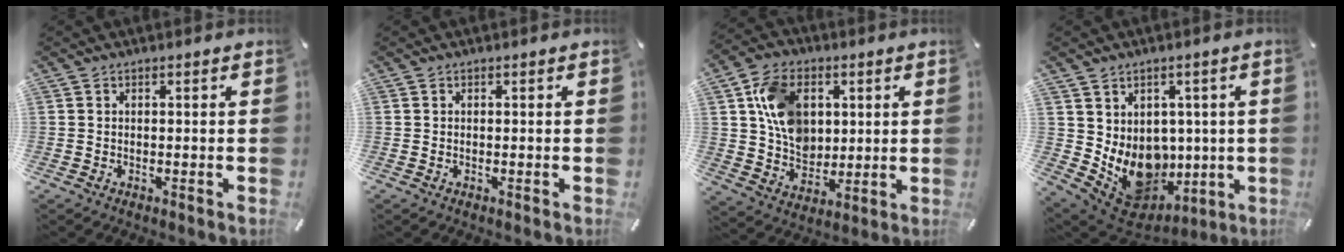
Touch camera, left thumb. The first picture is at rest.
{"total": 0.0}
{"total": 12.5, "force": [3.2, 10.0, 6.8], "torque": [-0.120, 0.015, 0.065]}
{"total": 11.6, "force": [-0.3, 10.6, 4.9], "torque": [-0.079, -0.027, 0.015]}